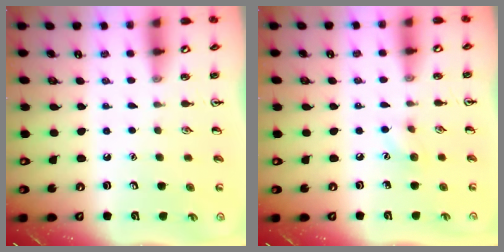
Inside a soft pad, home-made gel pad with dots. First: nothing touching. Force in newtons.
{"total": 5.9, "press": 5.7, "slide": 1.6}